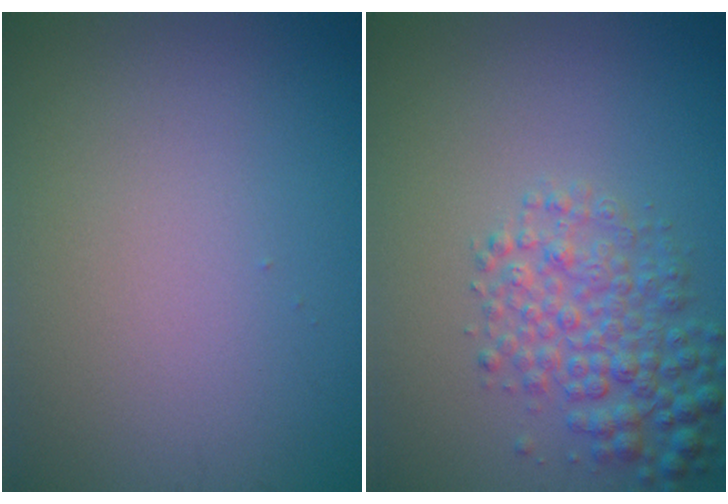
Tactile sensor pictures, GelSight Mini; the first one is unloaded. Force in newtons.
{"total": 4.2, "press": 4.2, "slide": 0.1}